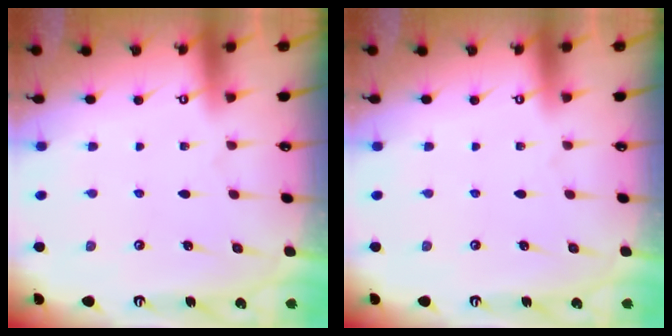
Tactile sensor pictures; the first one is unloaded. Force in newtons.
{"total": 0.0}